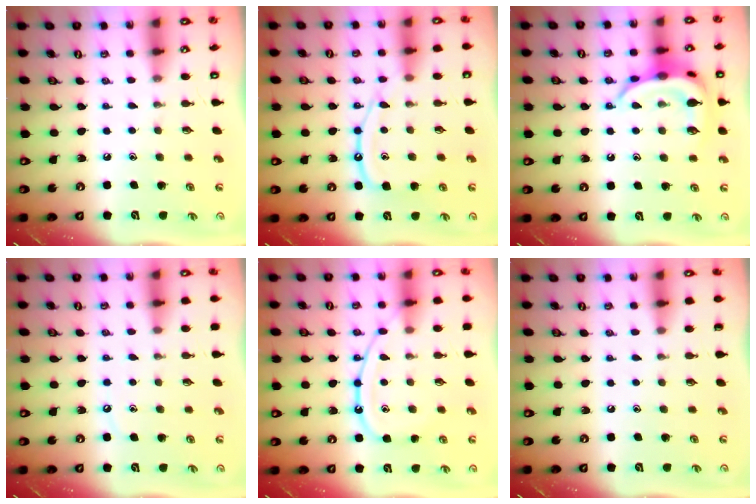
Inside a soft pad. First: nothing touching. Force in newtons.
{"total": 11.0, "press": 11.0, "slide": 0.7}
{"total": 15.3, "press": 15.3, "slide": 0.7}
{"total": 3.4, "press": 3.3, "slide": 0.5}
{"total": 11.7, "press": 11.7, "slide": 1.2}
{"total": 0.0}